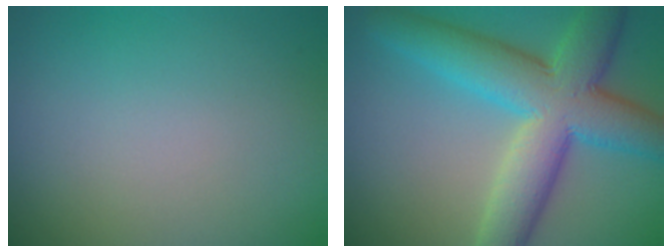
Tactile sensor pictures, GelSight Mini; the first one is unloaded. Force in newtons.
{"total": 10.3, "press": 10.3, "slide": 0.2}